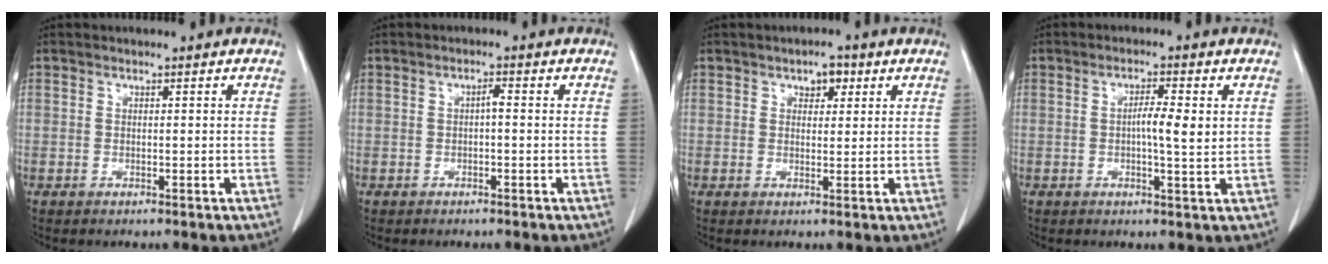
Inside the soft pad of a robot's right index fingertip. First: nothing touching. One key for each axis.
{"total": 1.2, "fx": -0.1, "fy": 0.3, "fz": 1.2, "tx": -0.020, "ty": 0.003, "tz": -0.003}
{"total": 2.8, "fx": 1.5, "fy": 1.6, "fz": 1.8, "tx": -0.022, "ty": 0.006, "tz": 0.020}
{"total": 4.4, "fx": 0.4, "fy": 0.5, "fz": 4.4, "tx": -0.073, "ty": 0.001, "tz": 0.004}